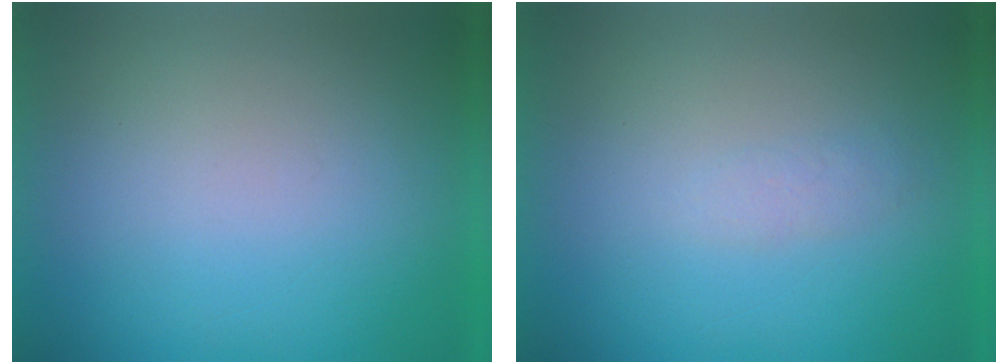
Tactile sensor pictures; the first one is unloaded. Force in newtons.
{"total": 1.4}